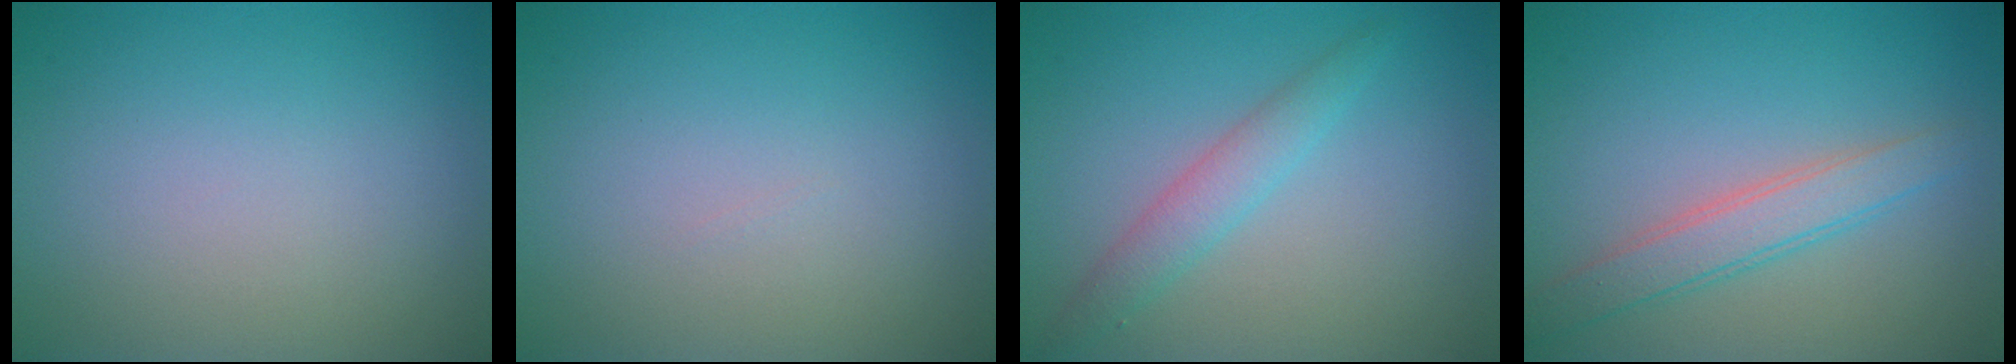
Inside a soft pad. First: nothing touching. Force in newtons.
{"total": 0.0}
{"total": 2.4, "press": 2.4, "slide": 0.1}
{"total": 2.9, "press": 2.9, "slide": 0.1}